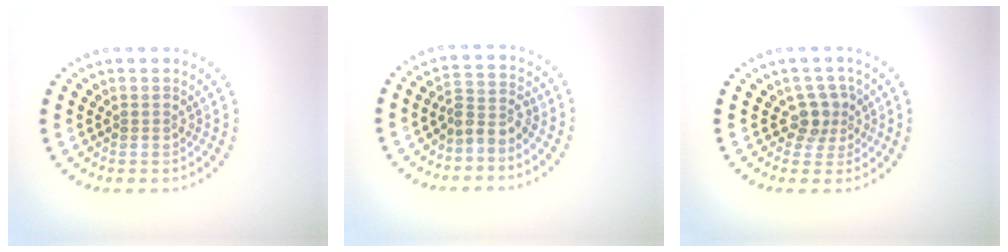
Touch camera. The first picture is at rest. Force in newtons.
{"total": 2.6, "press": 1.9, "slide": 1.8}
{"total": 2.3, "press": 1.8, "slide": 1.4}